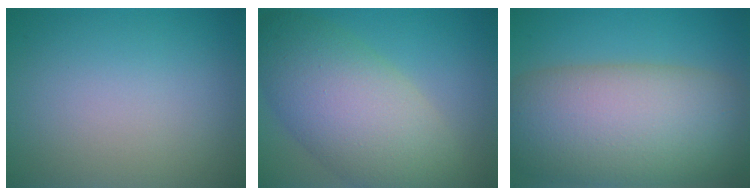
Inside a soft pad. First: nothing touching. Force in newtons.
{"total": 9.9, "press": 9.9, "slide": 0.1}
{"total": 13.1, "press": 13.1, "slide": 0.5}